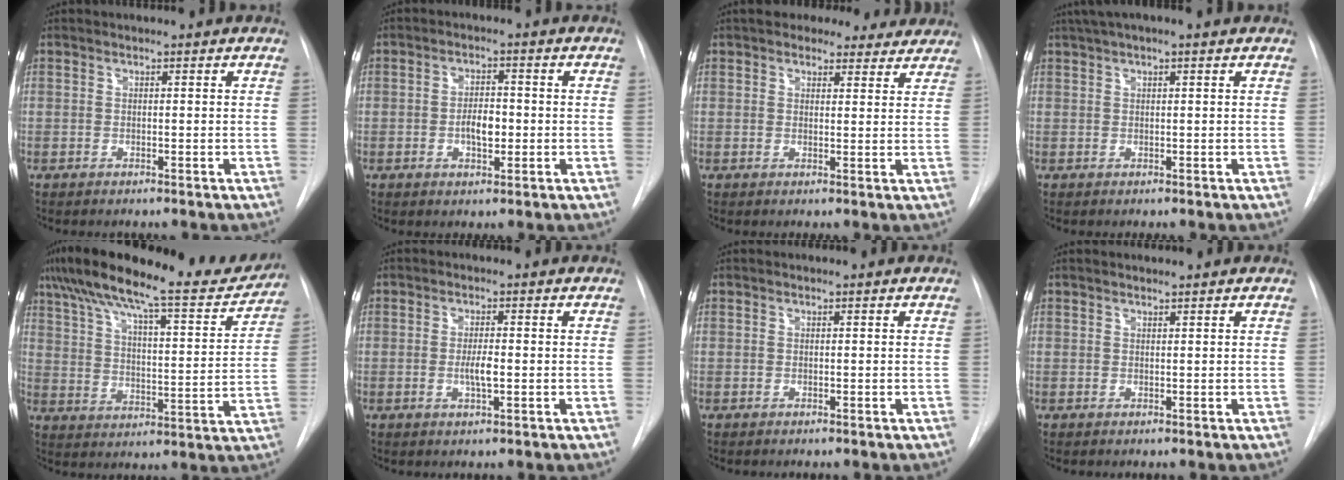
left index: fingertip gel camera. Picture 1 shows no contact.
{"total": 3.9, "force": [-0.7, 1.8, 3.4], "torque": [-0.056, 0.003, -0.010]}
{"total": 10.4, "force": [9.1, 4.3, 2.3], "torque": [0.000, 0.017, 0.100]}
{"total": 4.7, "force": [3.3, 0.5, 3.4], "torque": [-0.060, 0.036, 0.055]}
{"total": 22.1, "force": [18.7, 3.4, 11.1], "torque": [-0.184, 0.010, 0.269]}
{"total": 2.7, "force": [-0.4, 0.5, 2.7], "torque": [-0.052, -0.002, -0.006]}
{"total": 0.0}
{"total": 1.0, "force": [0.9, 0.0, 0.2], "torque": [-0.006, 0.009, 0.019]}